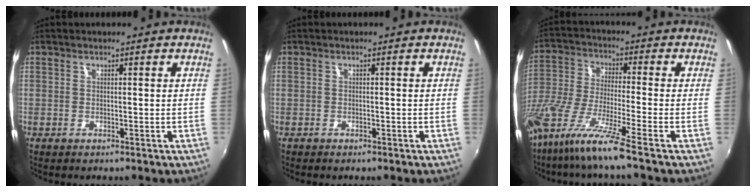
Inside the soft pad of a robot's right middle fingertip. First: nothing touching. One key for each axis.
{"total": 0.7, "fx": -0.6, "fy": 0.4, "fz": 0.1, "tx": -0.005, "ty": -0.002, "tz": -0.009}
{"total": 13.9, "fx": -10.1, "fy": -0.9, "fz": 9.5, "tx": -0.187, "ty": -0.041, "tz": -0.193}